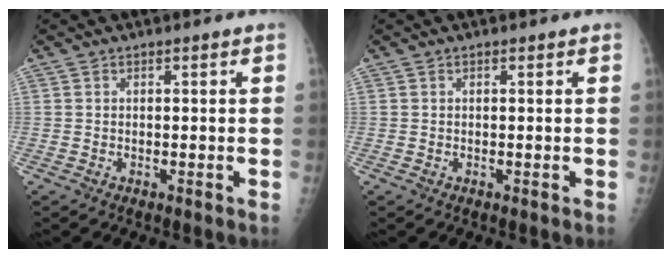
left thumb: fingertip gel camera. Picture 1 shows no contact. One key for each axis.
{"total": 0.0}